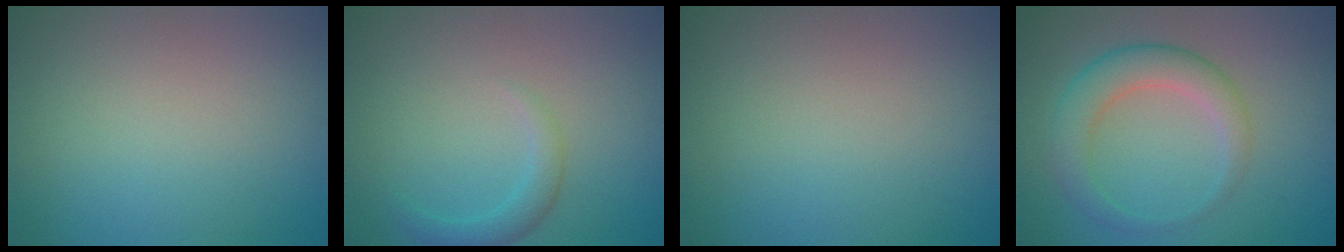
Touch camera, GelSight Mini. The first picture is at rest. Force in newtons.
{"total": 1.9, "press": 1.9, "slide": 0.1}
{"total": 0.0}
{"total": 4.1, "press": 4.1, "slide": 0.2}